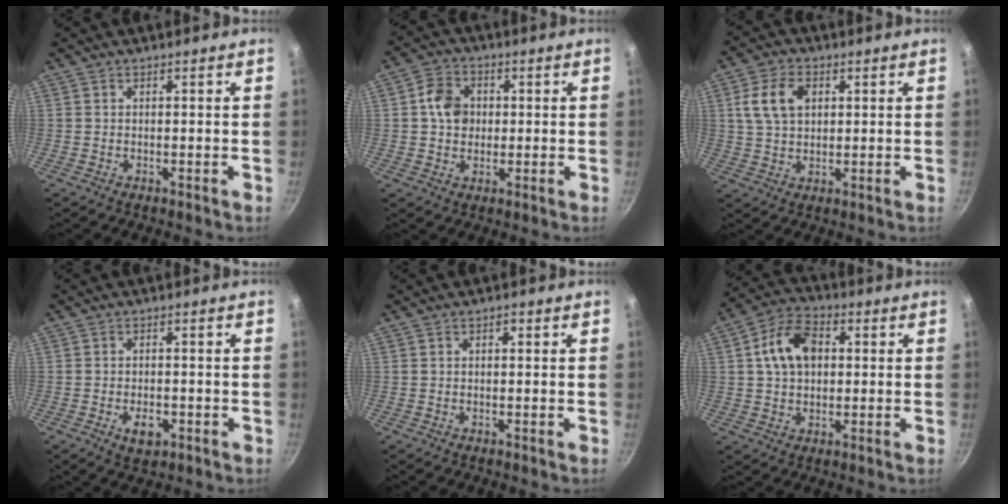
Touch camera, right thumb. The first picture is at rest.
{"total": 6.9, "force": [0.8, 5.8, 3.7], "torque": [-0.041, 0.012, 0.003]}
{"total": 8.4, "force": [2.4, 5.8, 5.7], "torque": [-0.092, 0.005, 0.041]}
{"total": 4.3, "force": [-1.6, 2.6, 3.1], "torque": [-0.042, 0.006, -0.021]}
{"total": 0.9, "force": [0.3, 0.5, 0.7], "torque": [-0.008, 0.006, 0.005]}
{"total": 11.0, "force": [1.9, 7.7, 7.6], "torque": [-0.114, 0.018, 0.022]}